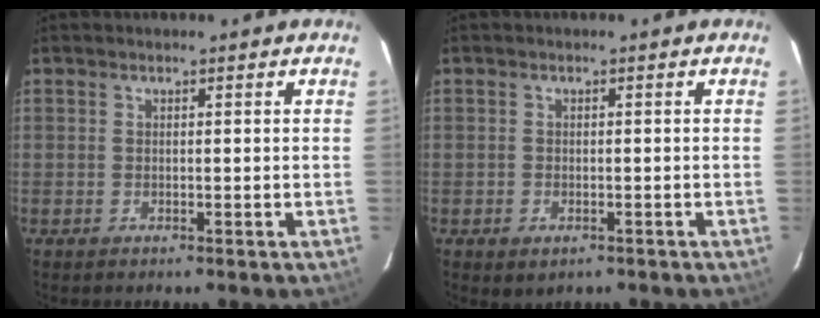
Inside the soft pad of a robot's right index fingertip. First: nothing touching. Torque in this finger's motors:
{"motor_torque": [0.35, -0.44, -0.01, -0.03]}